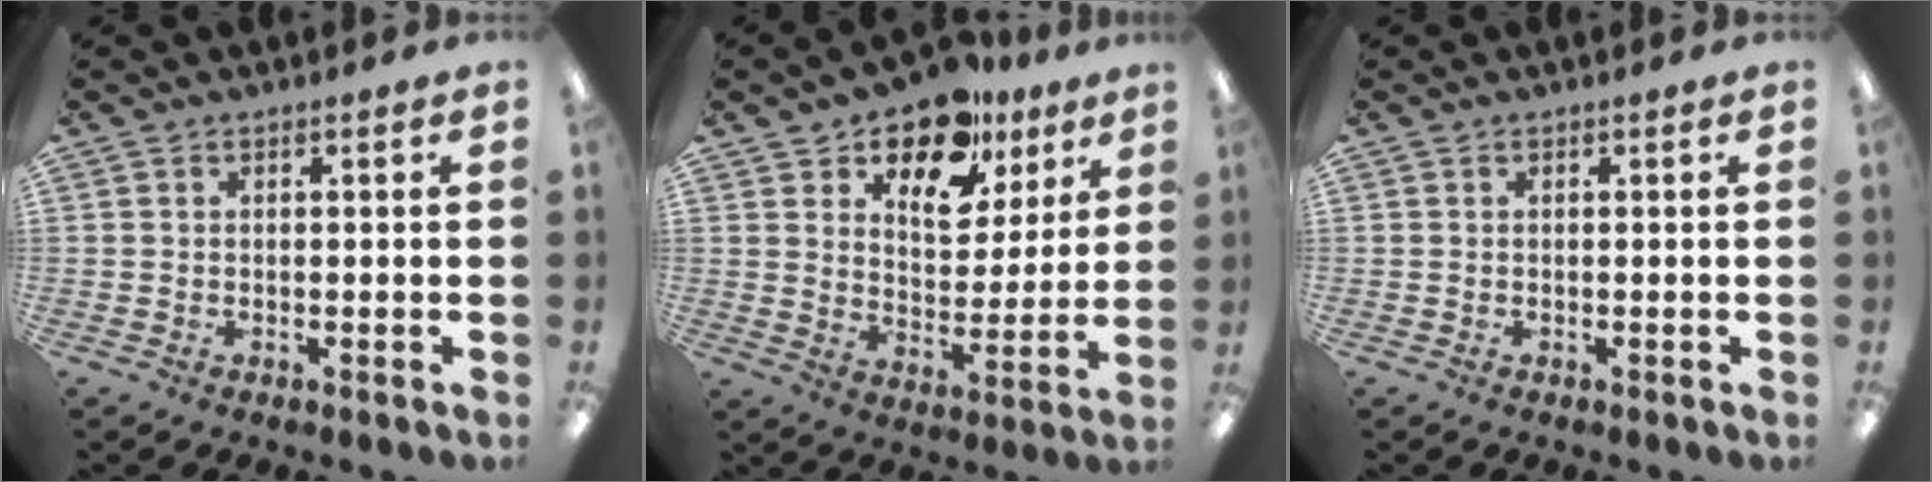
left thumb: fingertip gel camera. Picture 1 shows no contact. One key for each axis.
{"total": 14.5, "fx": 10.5, "fy": 7.8, "fz": 6.4, "tx": -0.101, "ty": -0.063, "tz": 0.188}
{"total": 0.0}